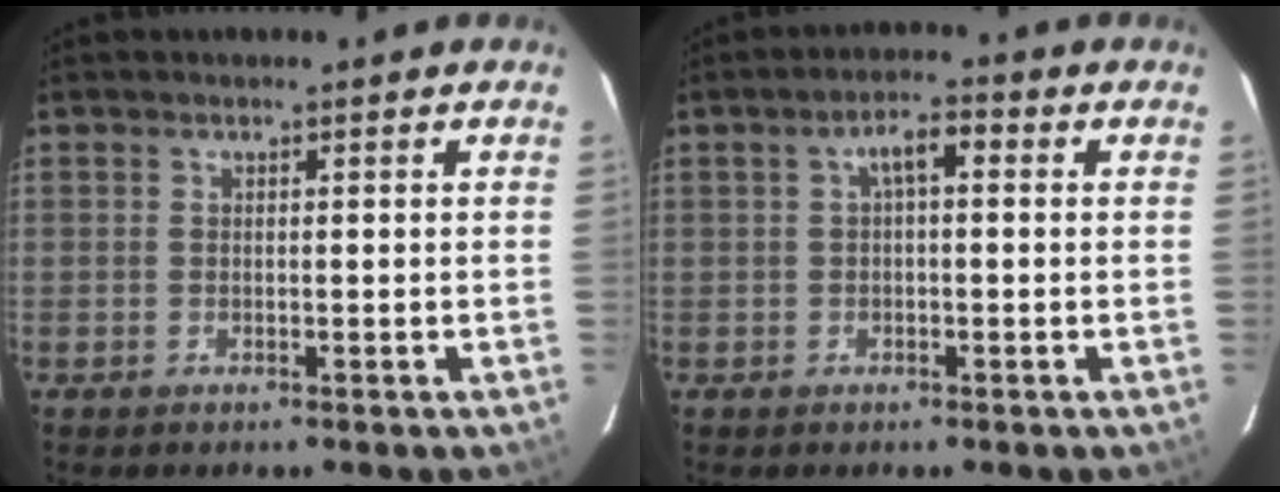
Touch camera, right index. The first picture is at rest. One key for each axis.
{"total": 3.8, "fx": 0.6, "fy": 1.4, "fz": 3.5, "tx": -0.062, "ty": 0.016, "tz": 0.010}